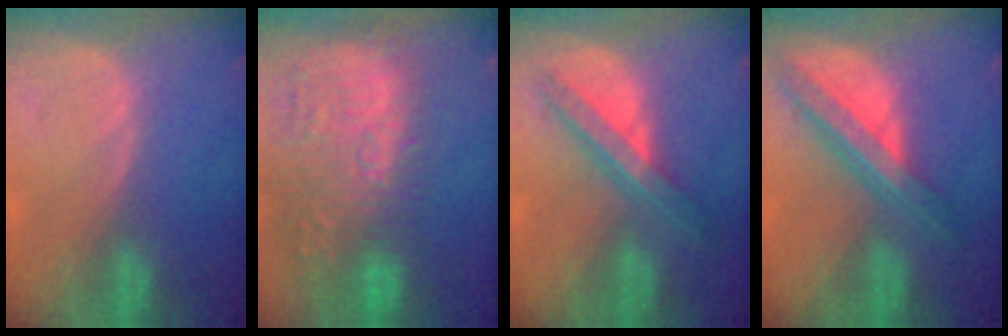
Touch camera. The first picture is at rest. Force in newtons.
{"total": 15.5, "press": 13.1, "slide": 8.3}
{"total": 7.2, "press": 6.1, "slide": 3.8}
{"total": 8.0, "press": 6.7, "slide": 4.3}